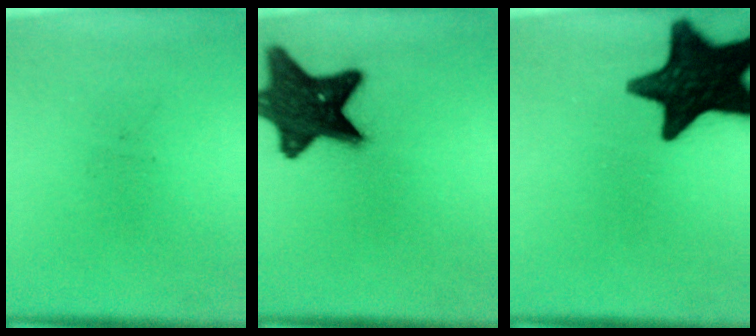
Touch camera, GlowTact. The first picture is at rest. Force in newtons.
{"total": 16.7}
{"total": 17.8}